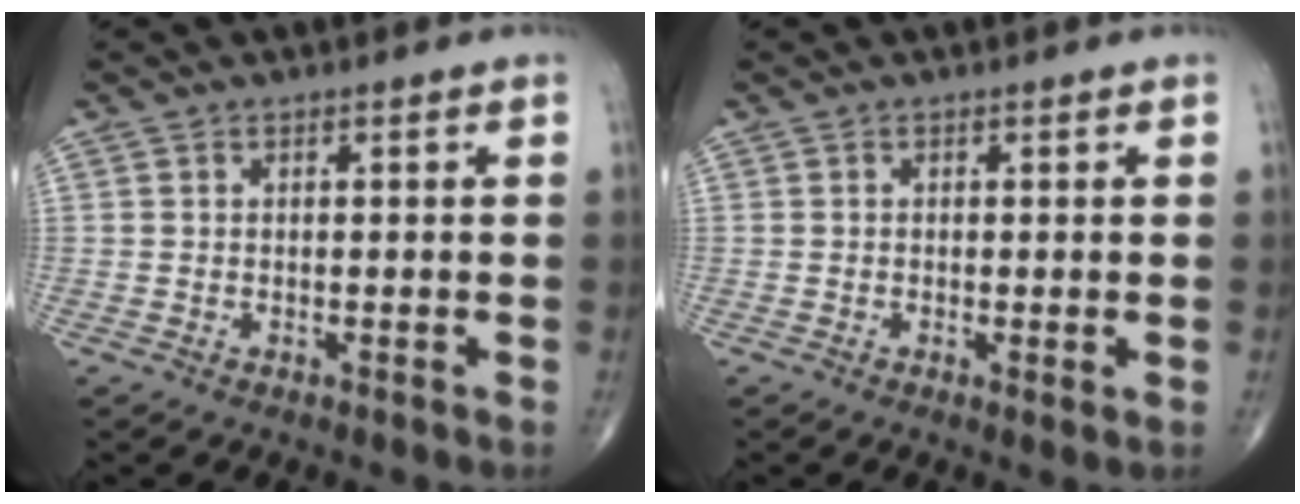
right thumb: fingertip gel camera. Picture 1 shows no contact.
{"total": 1.1, "force": [-0.2, 0.2, 1.1], "torque": [-0.022, -0.005, -0.006]}